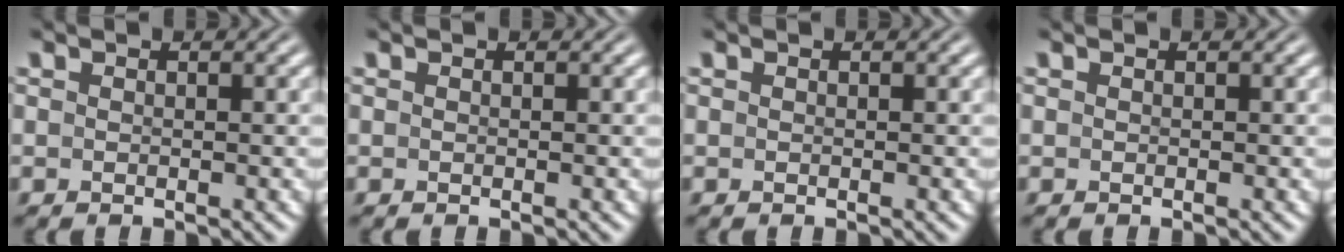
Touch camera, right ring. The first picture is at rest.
{"total": 0.0}
{"total": 0.0}
{"total": 0.0}